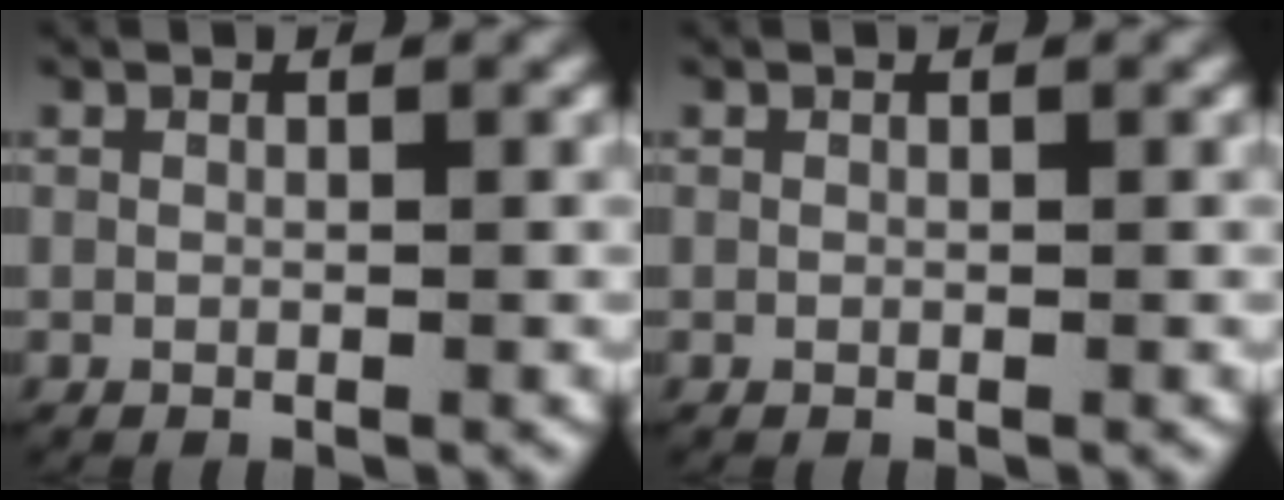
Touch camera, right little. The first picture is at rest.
{"total": 0.0}